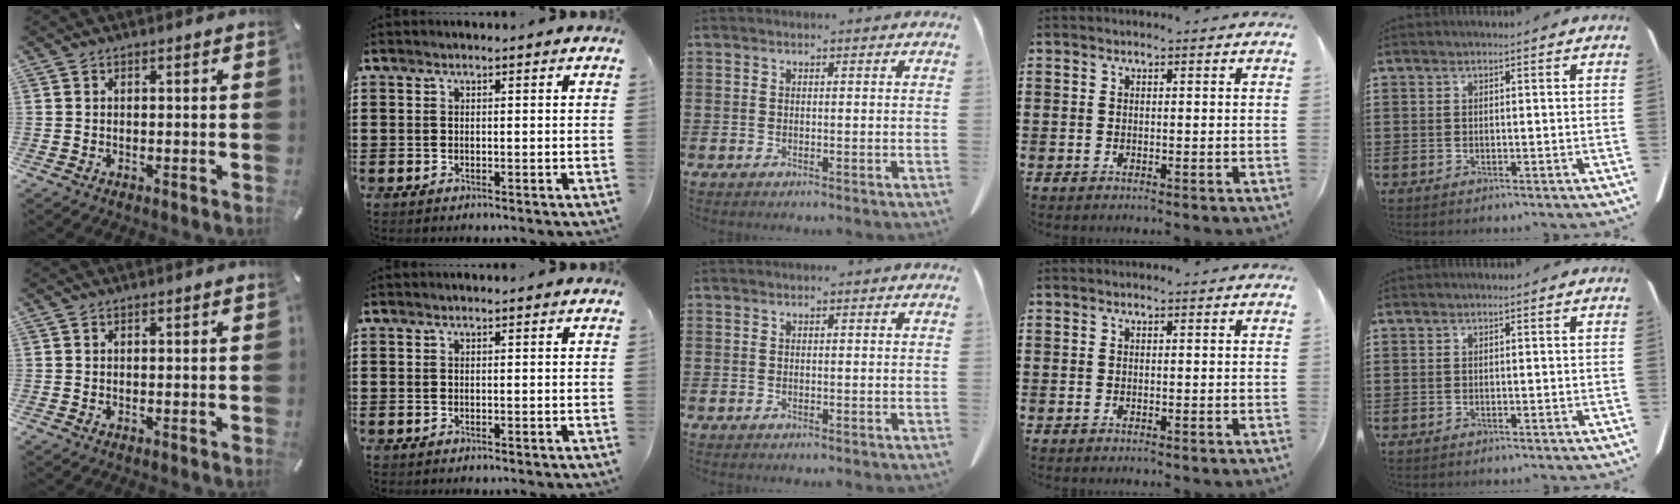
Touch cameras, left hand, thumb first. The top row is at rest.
{}